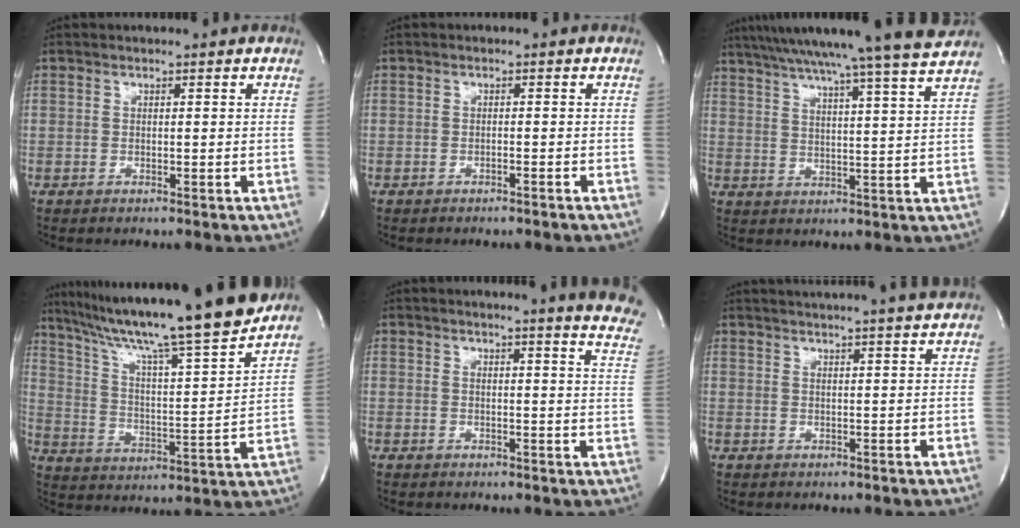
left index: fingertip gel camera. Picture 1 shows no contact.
{"total": 1.3, "force": [-1.1, -0.2, 0.7], "torque": [-0.017, 0.004, -0.010]}
{"total": 22.1, "force": [19.4, -2.0, 10.4], "torque": [-0.181, -0.022, 0.265]}
{"total": 21.8, "force": [18.5, -1.3, 11.4], "torque": [-0.191, -0.025, 0.288]}
{"total": 12.0, "force": [10.6, -0.3, 5.5], "torque": [-0.055, -0.071, 0.093]}
{"total": 13.8, "force": [12.9, -1.1, 4.8], "torque": [-0.087, -0.011, 0.163]}